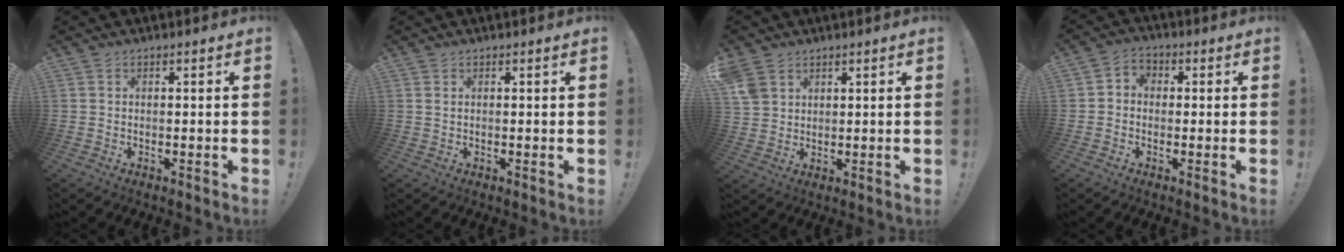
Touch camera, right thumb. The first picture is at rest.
{"total": 0.9, "force": [0.5, -0.1, 0.7], "torque": [-0.006, -0.004, 0.008]}
{"total": 5.4, "force": [3.4, 3.7, 2.1], "torque": [-0.045, -0.012, 0.068]}
{"total": 3.7, "force": [-1.0, 3.1, 1.8], "torque": [-0.030, 0.010, -0.016]}